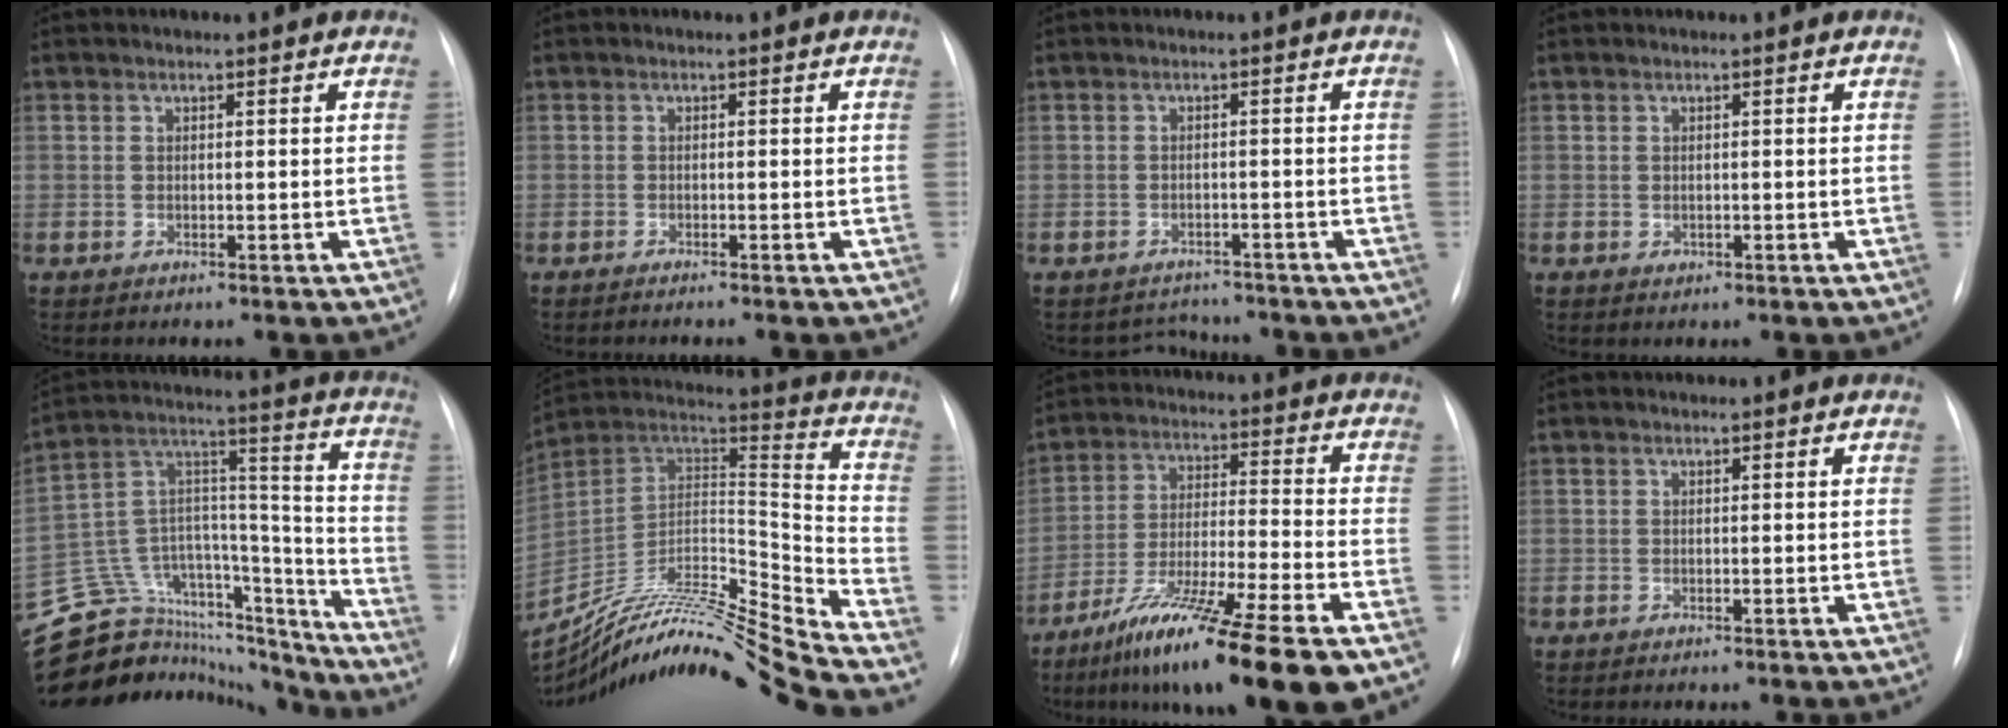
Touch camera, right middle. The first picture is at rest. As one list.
[{"total": 1.3, "force": [-1.1, -0.2, 0.6], "torque": [-0.008, 0.002, -0.014]}, {"total": 3.3, "force": [-3.0, 1.2, -0.8], "torque": [0.007, 0.011, -0.041]}, {"total": 0.7, "force": [-0.2, 0.6, 0.3], "torque": [-0.003, 0.001, -0.001]}, {"total": 25.9, "force": [-24.0, 7.8, 6.1], "torque": [-0.122, 0.055, -0.372]}, {"total": 25.0, "force": [-22.8, -2.3, 9.8], "torque": [-0.181, 0.001, -0.383]}, {"total": 18.6, "force": [-12.3, 0.8, 13.9], "torque": [-0.214, -0.038, -0.210]}, {"total": 0.0}]